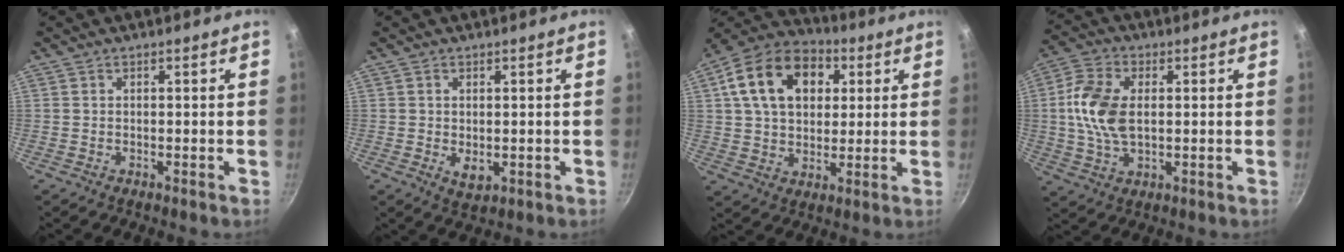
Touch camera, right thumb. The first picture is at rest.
{"total": 3.1, "force": [-0.1, 2.0, 2.4], "torque": [-0.039, -0.009, 0.003]}
{"total": 18.7, "force": [5.5, 12.9, 12.3], "torque": [-0.188, 0.013, 0.081]}
{"total": 11.2, "force": [0.9, 6.6, 9.0], "torque": [-0.173, 0.009, 0.011]}